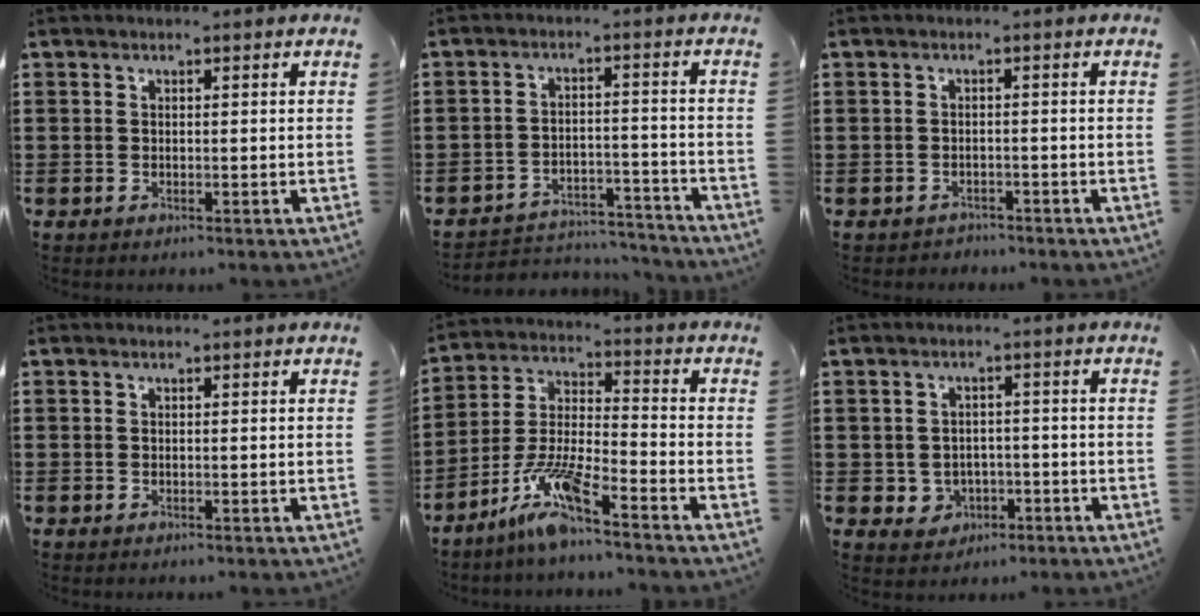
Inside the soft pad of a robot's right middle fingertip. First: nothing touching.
{"total": 4.2, "force": [-4.0, 0.9, 0.4], "torque": [-0.012, 0.006, -0.087]}
{"total": 1.4, "force": [-1.3, 0.4, -0.1], "torque": [-0.004, 0.001, -0.030]}
{"total": 0.0}
{"total": 9.2, "force": [-7.0, 0.5, 5.9], "torque": [-0.141, -0.017, -0.140]}
{"total": 2.6, "force": [-1.1, 2.3, 0.6], "torque": [-0.022, 0.003, -0.027]}